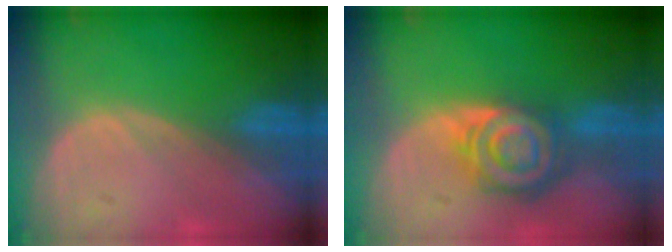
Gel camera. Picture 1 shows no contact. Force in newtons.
{"total": 8.3, "press": 7.1, "slide": 4.2}